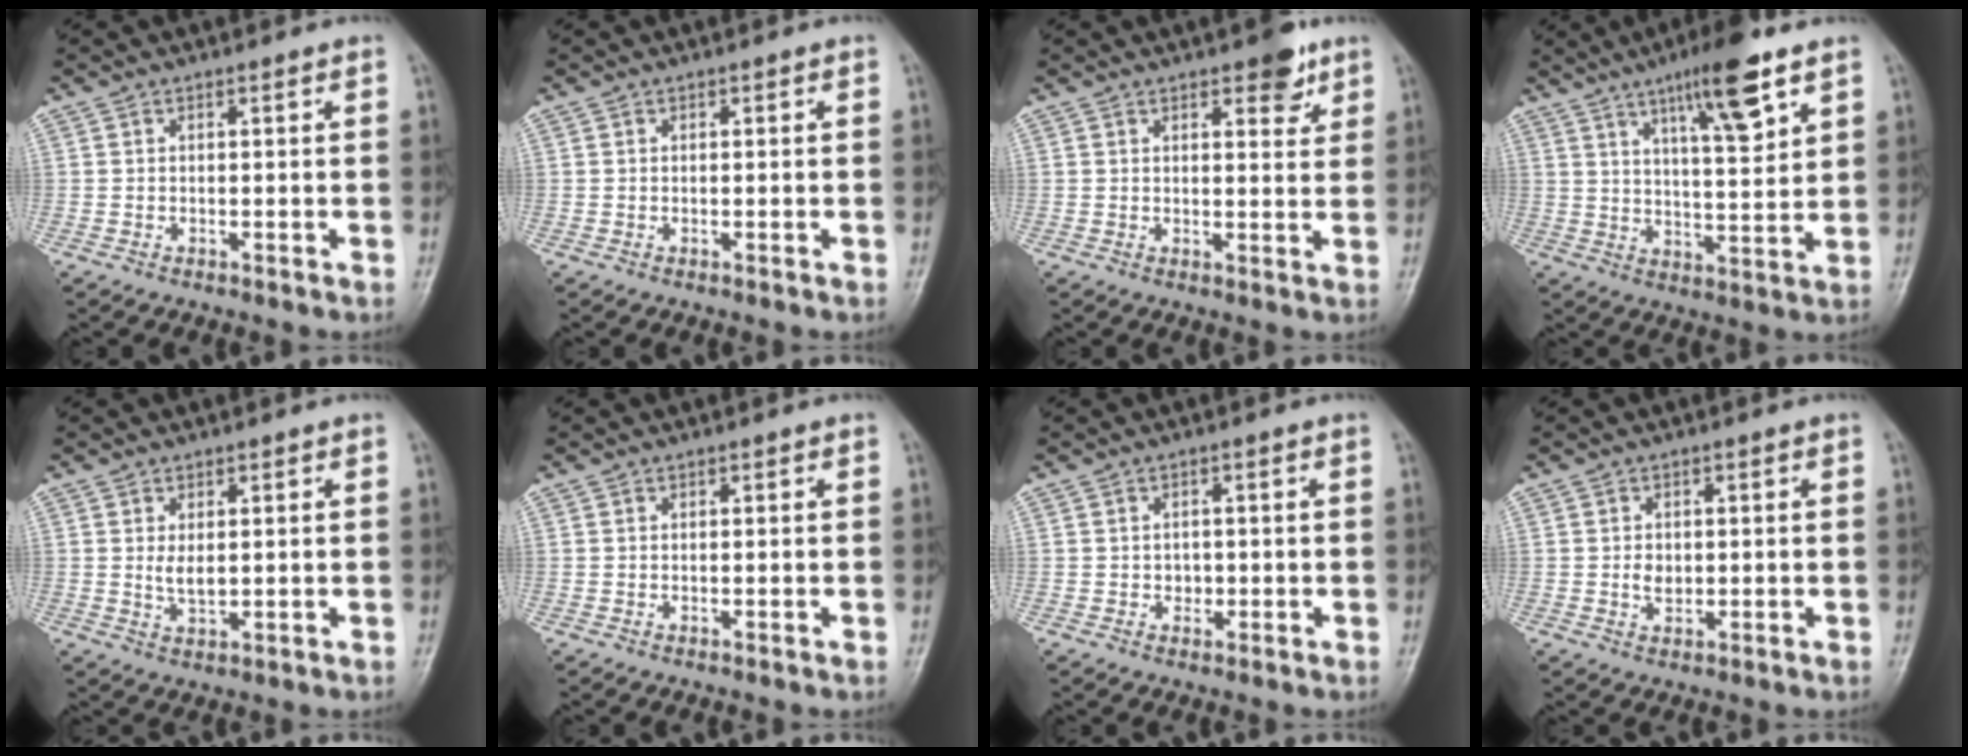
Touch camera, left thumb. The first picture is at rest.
{"total": 0.0}
{"total": 5.3, "force": [3.2, 2.3, 3.5], "torque": [-0.026, -0.015, 0.038]}
{"total": 12.7, "force": [7.1, 2.6, 10.1], "torque": [-0.153, -0.034, 0.115]}
{"total": 3.3, "force": [0.5, 2.0, 2.6], "torque": [-0.037, -0.010, 0.013]}
{"total": 0.0}
{"total": 2.2, "force": [-0.3, 2.0, 1.0], "torque": [0.000, 0.004, -0.004]}
{"total": 2.9, "force": [-0.1, 2.3, 1.8], "torque": [-0.018, 0.001, 0.000]}